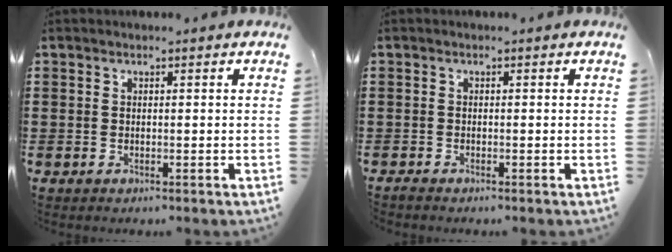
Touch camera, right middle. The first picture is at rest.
{"total": 0.7, "force": [-0.7, 0.0, 0.2], "torque": [-0.006, -0.004, -0.012]}